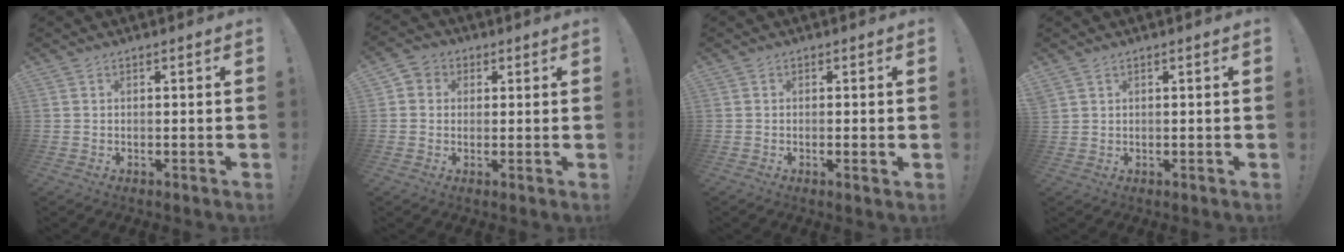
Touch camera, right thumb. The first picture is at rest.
{"total": 4.0, "force": [0.0, 3.8, 1.3], "torque": [-0.013, 0.004, 0.000]}
{"total": 1.6, "force": [-0.1, 0.0, 1.6], "torque": [-0.022, -0.003, -0.004]}
{"total": 1.0, "force": [0.7, 0.5, 0.5], "torque": [-0.016, 0.003, 0.015]}